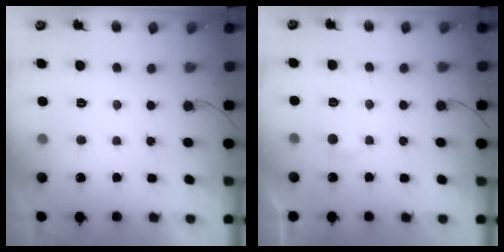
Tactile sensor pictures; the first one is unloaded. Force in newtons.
{"total": 2.8, "press": 2.8, "slide": 0.3}